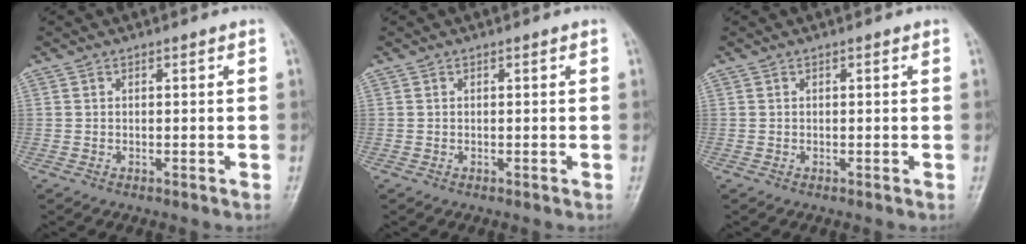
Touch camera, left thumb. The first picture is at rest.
{"total": 0.0}
{"total": 0.0}